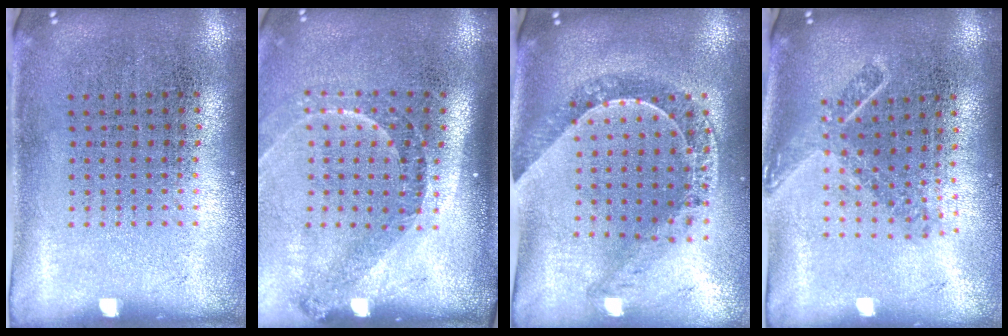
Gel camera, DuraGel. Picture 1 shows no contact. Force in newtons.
{"total": 1.6, "press": 1.3, "slide": 0.9}
{"total": 1.1, "press": 1.1, "slide": 0.1}
{"total": 1.7, "press": 1.3, "slide": 1.1}